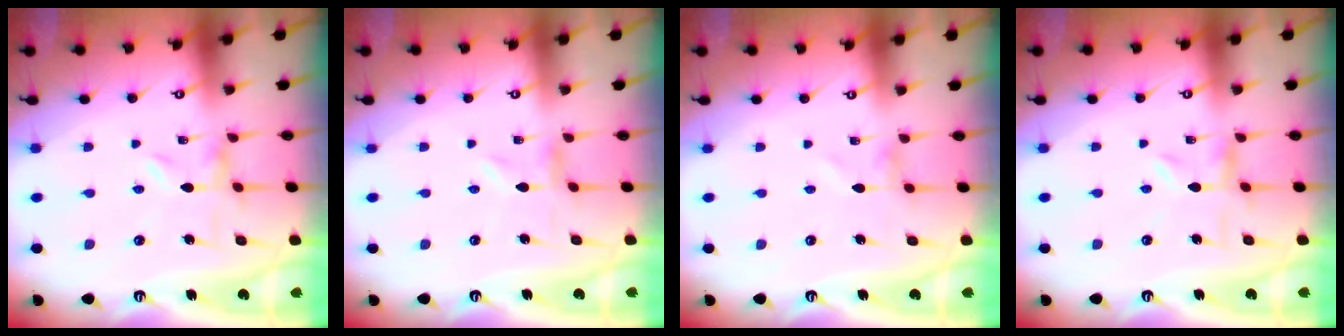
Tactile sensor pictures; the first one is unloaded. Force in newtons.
{"total": 0.0}
{"total": 0.0}
{"total": 3.7, "press": 3.7, "slide": 0.5}